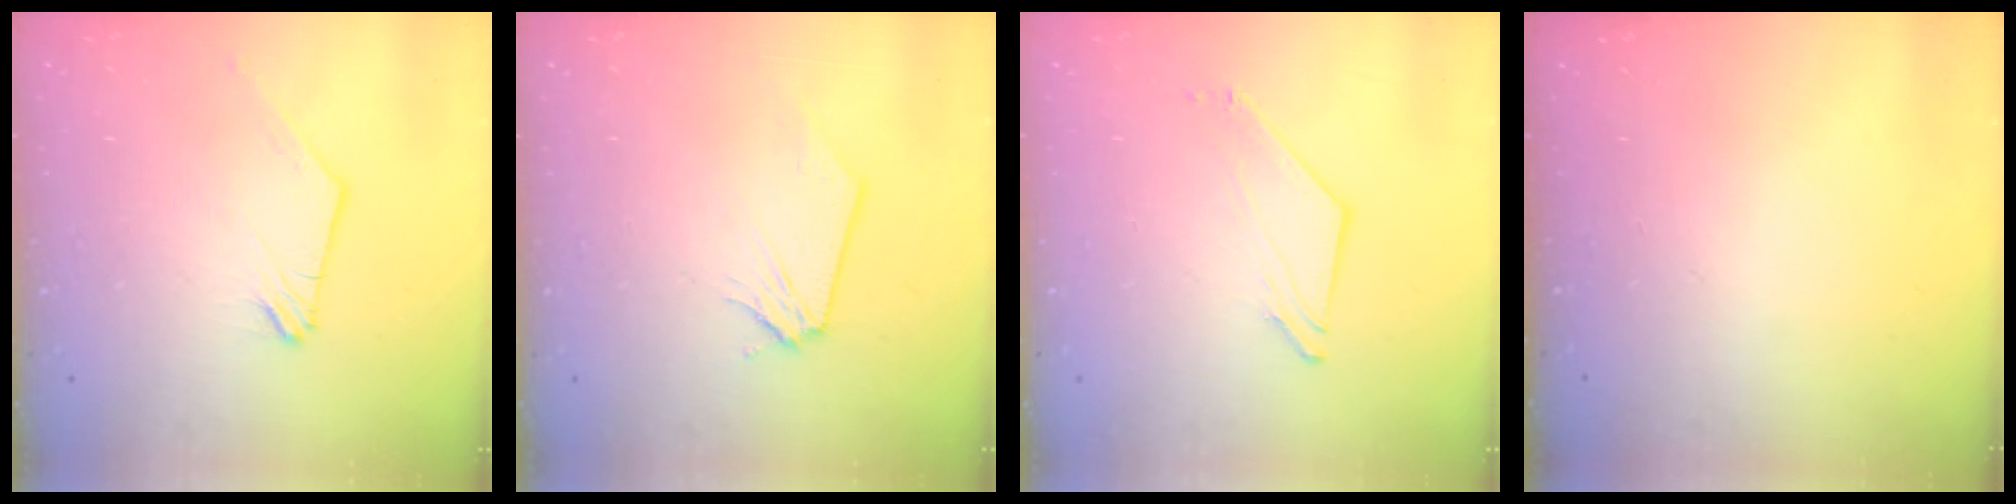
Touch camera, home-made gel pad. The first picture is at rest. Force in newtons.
{"total": 0.0}
{"total": 3.5, "press": 3.5, "slide": 0.2}
{"total": 0.0}